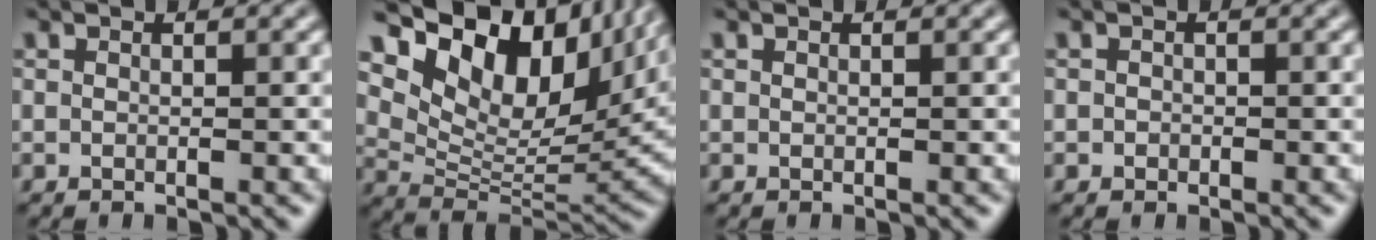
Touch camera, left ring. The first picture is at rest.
{"total": 14.2, "force": [8.0, 7.5, 9.0], "torque": [-0.172, 0.020, 0.152]}
{"total": 0.0}
{"total": 0.6, "force": [-0.1, 0.6, 0.1], "torque": [0.004, -0.005, -0.003]}